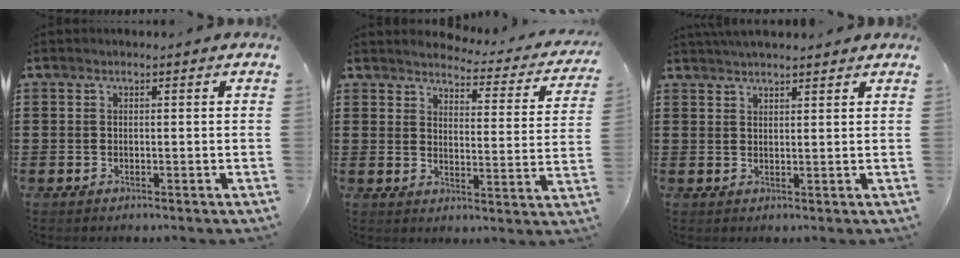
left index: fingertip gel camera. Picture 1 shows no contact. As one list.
[{"total": 2.9, "force": [2.8, -0.1, 0.5], "torque": [-0.021, -0.029, 0.041]}, {"total": 2.3, "force": [2.3, 0.1, 0.3], "torque": [-0.012, -0.001, 0.044]}]